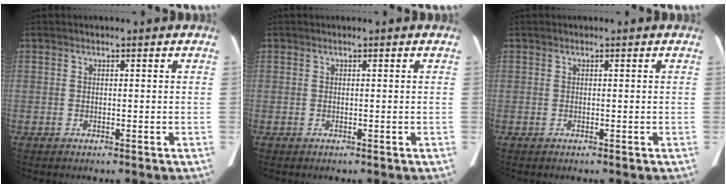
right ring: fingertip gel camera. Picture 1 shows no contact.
{"total": 0.0}
{"total": 0.0}